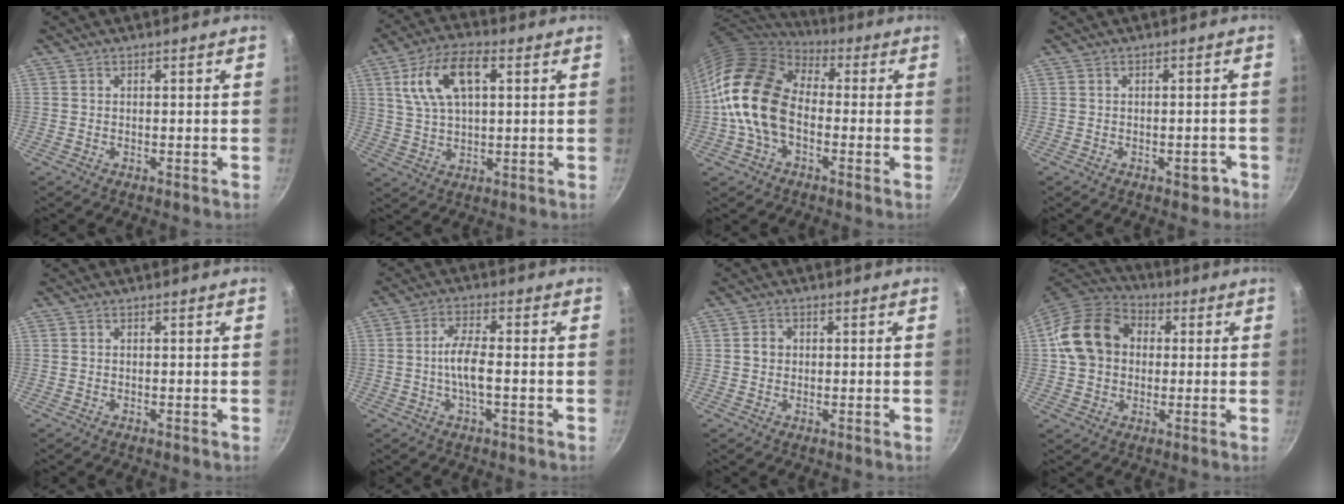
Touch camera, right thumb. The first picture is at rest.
{"total": 12.5, "force": [3.9, 6.4, 10.0], "torque": [-0.171, 0.010, 0.068]}
{"total": 15.5, "force": [-1.6, 10.5, 11.3], "torque": [-0.175, 0.029, -0.046]}
{"total": 2.7, "force": [-1.4, 1.5, 1.7], "torque": [-0.003, 0.021, -0.010]}
{"total": 0.0}
{"total": 5.8, "force": [-1.1, 1.6, 5.4], "torque": [-0.109, 0.015, -0.028]}
{"total": 2.2, "force": [0.2, 2.0, 0.9], "torque": [-0.006, 0.007, 0.000]}
{"total": 16.0, "force": [2.1, 12.8, 9.4], "torque": [-0.147, 0.031, 0.023]}